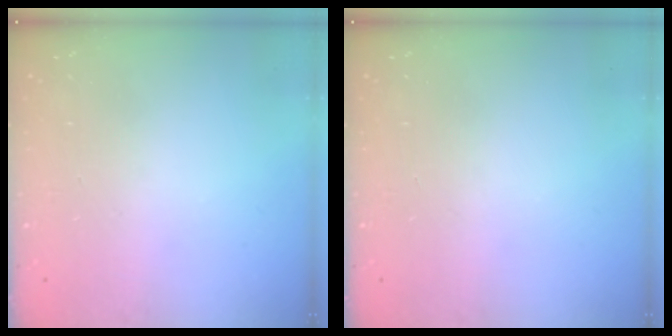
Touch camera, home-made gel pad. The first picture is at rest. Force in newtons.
{"total": 0.0}